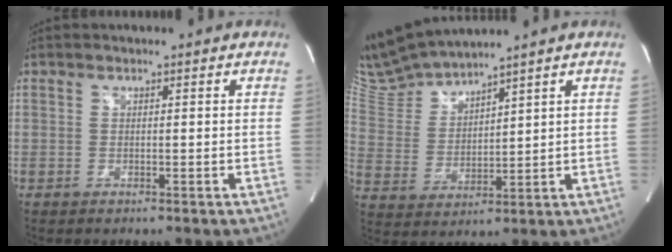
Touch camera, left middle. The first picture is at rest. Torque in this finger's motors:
{"motor_torque": [0.08, -0.04, -0.08, 0.00]}